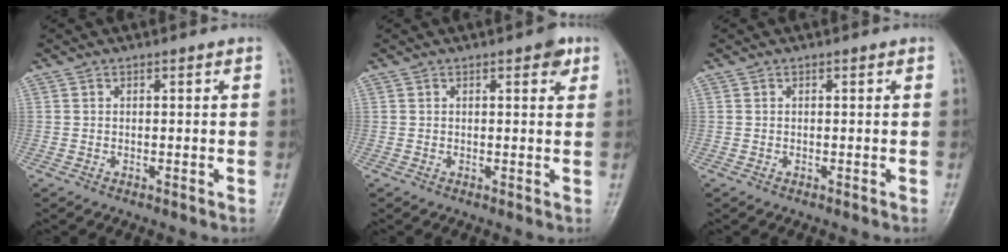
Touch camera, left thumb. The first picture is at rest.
{"total": 2.7, "force": [1.4, 1.2, 2.0], "torque": [-0.015, -0.002, 0.013]}
{"total": 0.0}